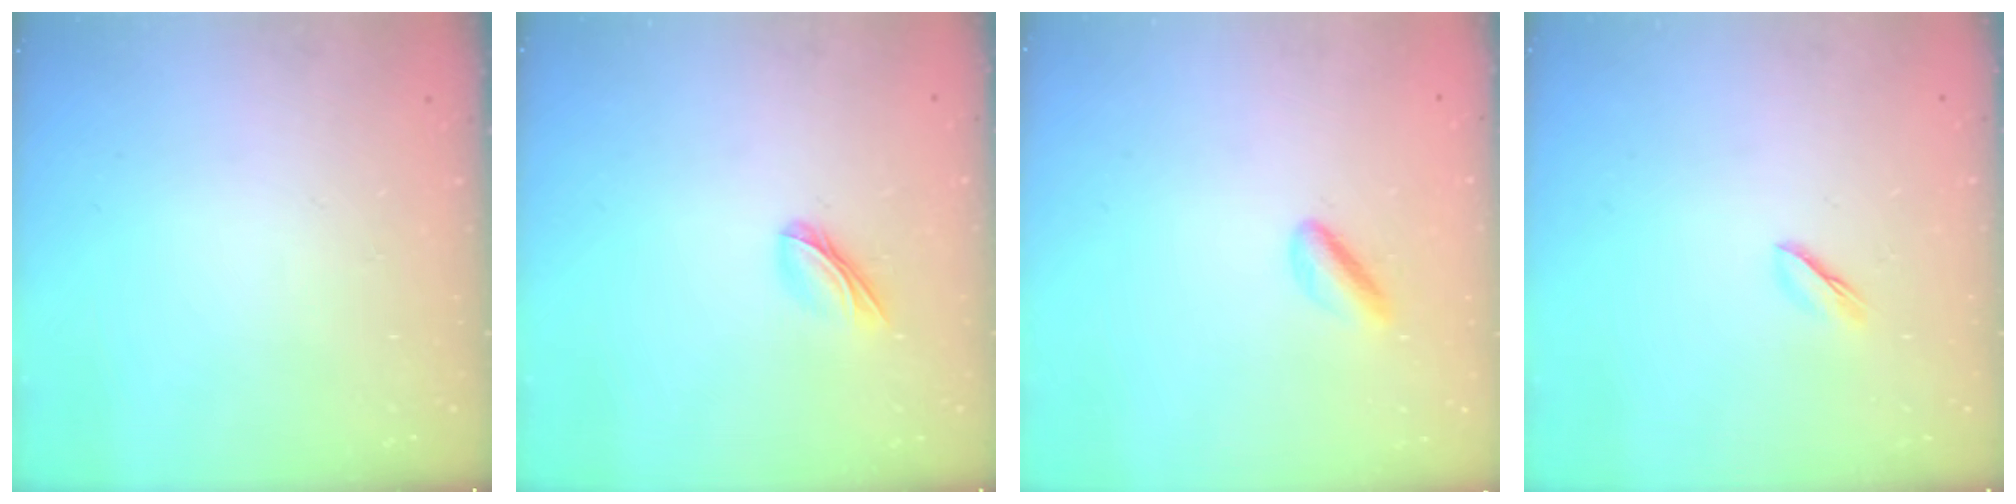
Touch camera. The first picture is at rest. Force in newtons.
{"total": 4.5, "press": 4.5, "slide": 0.2}
{"total": 2.7, "press": 2.7, "slide": 0.6}
{"total": 2.5, "press": 2.5, "slide": 0.4}